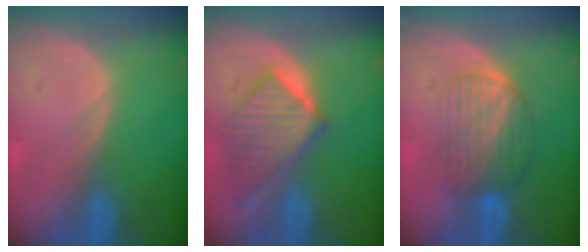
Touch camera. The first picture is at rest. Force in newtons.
{"total": 7.2, "press": 7.2, "slide": 0.5}
{"total": 6.5, "press": 6.3, "slide": 1.7}